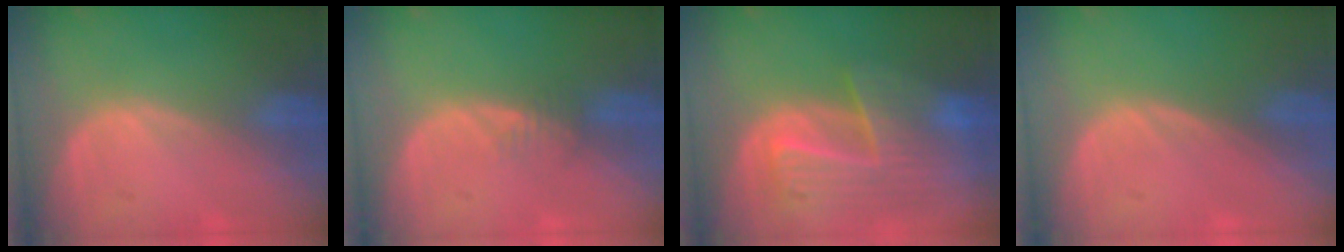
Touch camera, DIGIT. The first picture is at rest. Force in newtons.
{"total": 1.5, "press": 1.5, "slide": 0.2}
{"total": 10.0, "press": 8.7, "slide": 4.9}
{"total": 0.0}